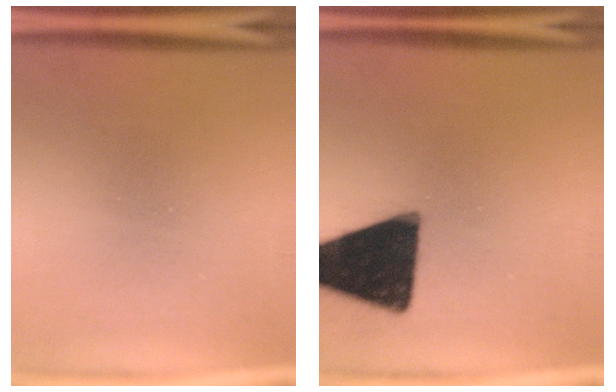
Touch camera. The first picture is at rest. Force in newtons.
{"total": 18.3}